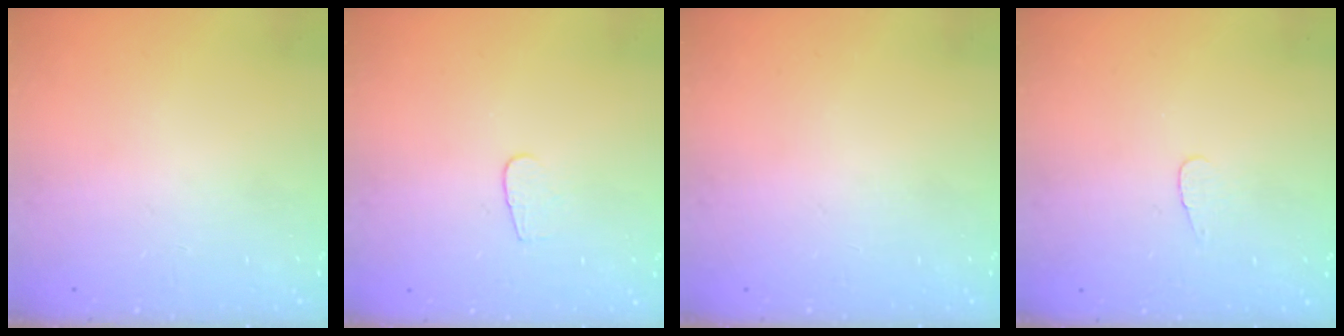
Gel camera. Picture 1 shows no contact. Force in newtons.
{"total": 3.6, "press": 3.6, "slide": 0.3}
{"total": 0.0}
{"total": 3.4, "press": 3.4, "slide": 0.4}